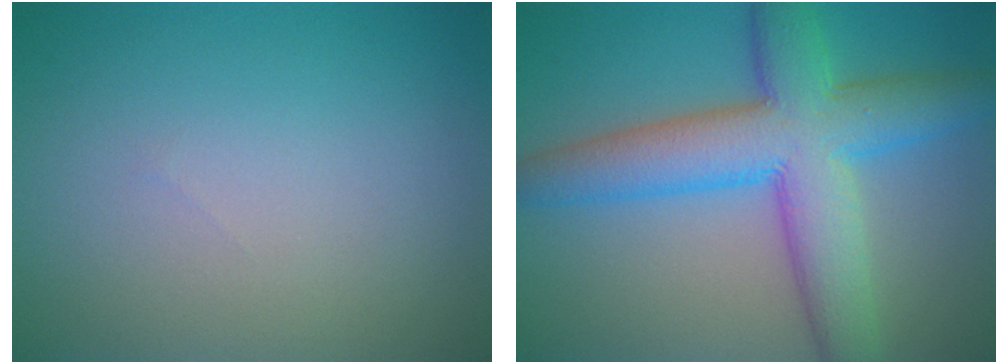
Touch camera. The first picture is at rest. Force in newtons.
{"total": 9.3, "press": 9.3, "slide": 0.1}